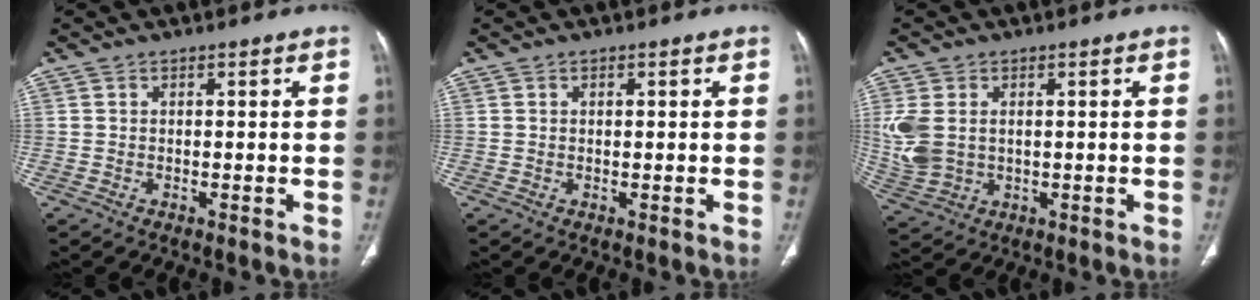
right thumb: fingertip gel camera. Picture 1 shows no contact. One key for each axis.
{"total": 0.7, "fx": 0.3, "fy": 0.4, "fz": 0.6, "tx": -0.007, "ty": -0.005, "tz": 0.003}
{"total": 8.7, "fx": 1.1, "fy": 6.1, "fz": 6.1, "tx": -0.148, "ty": 0.000, "tz": 0.034}